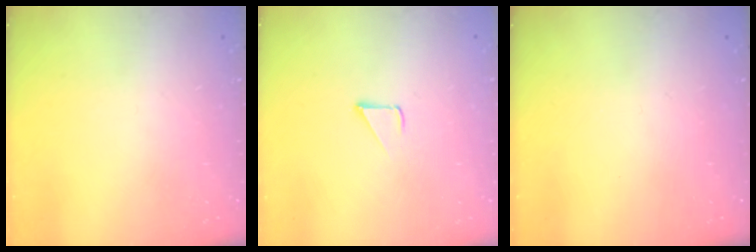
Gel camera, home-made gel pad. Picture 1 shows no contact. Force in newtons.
{"total": 2.3, "press": 2.3, "slide": 0.2}
{"total": 0.0}